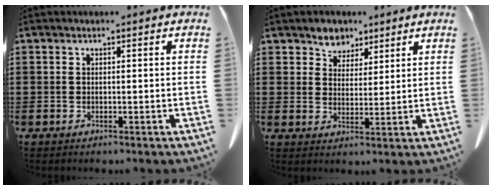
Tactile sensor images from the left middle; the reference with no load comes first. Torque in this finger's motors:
{"motor_torque": [1.24, 0.90, 0.08, 0.02]}